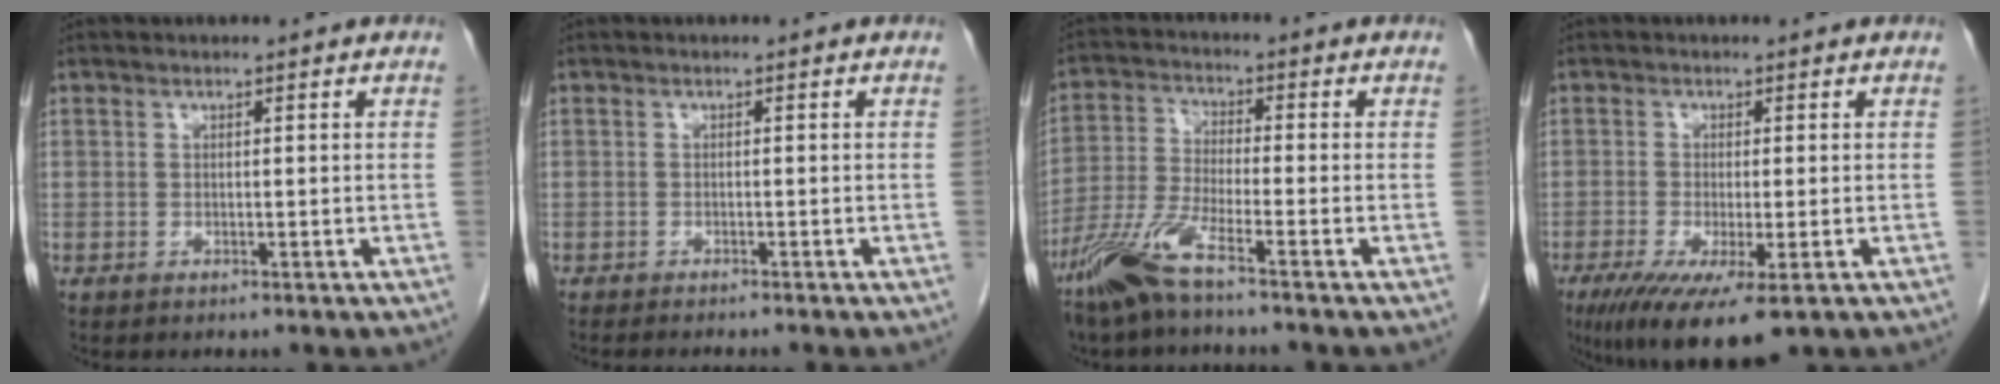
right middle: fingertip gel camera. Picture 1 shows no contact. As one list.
[{"total": 4.0, "force": [-3.5, 0.1, 1.9], "torque": [-0.018, -0.005, -0.050]}, {"total": 8.0, "force": [-5.8, 0.1, 5.5], "torque": [-0.126, -0.021, -0.122]}, {"total": 9.4, "force": [-5.4, 1.6, 7.6], "torque": [-0.120, -0.025, -0.086]}]